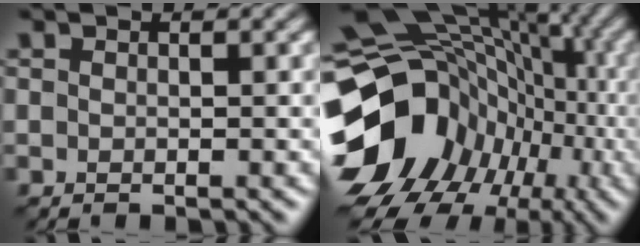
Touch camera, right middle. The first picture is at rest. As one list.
[{"total": 16.5, "force": [-4.9, 12.9, 9.2], "torque": [-0.185, -0.001, -0.063]}]